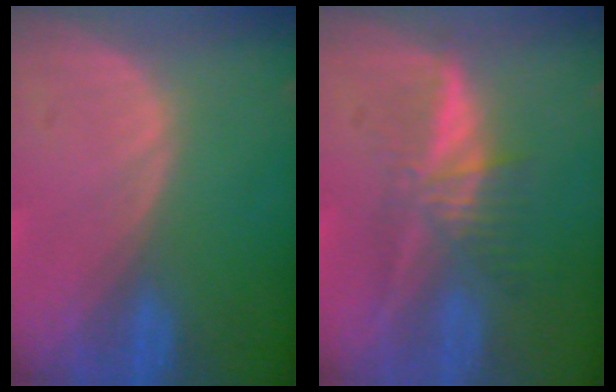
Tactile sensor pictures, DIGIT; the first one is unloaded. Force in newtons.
{"total": 5.9, "press": 5.5, "slide": 1.9}